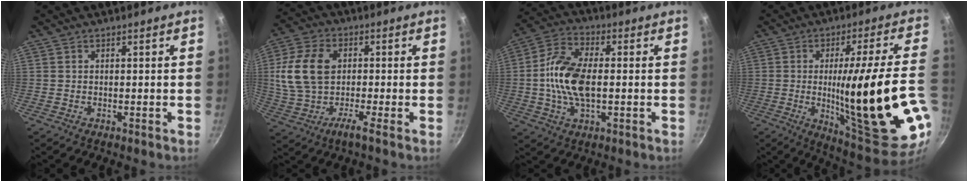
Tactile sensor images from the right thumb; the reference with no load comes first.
{"total": 11.6, "force": [-0.3, 6.4, 9.7], "torque": [-0.193, 0.026, -0.025]}
{"total": 12.8, "force": [-0.3, 6.8, 10.8], "torque": [-0.207, 0.026, -0.017]}
{"total": 26.9, "force": [-4.5, 4.4, 26.2], "torque": [-0.367, -0.012, -0.044]}